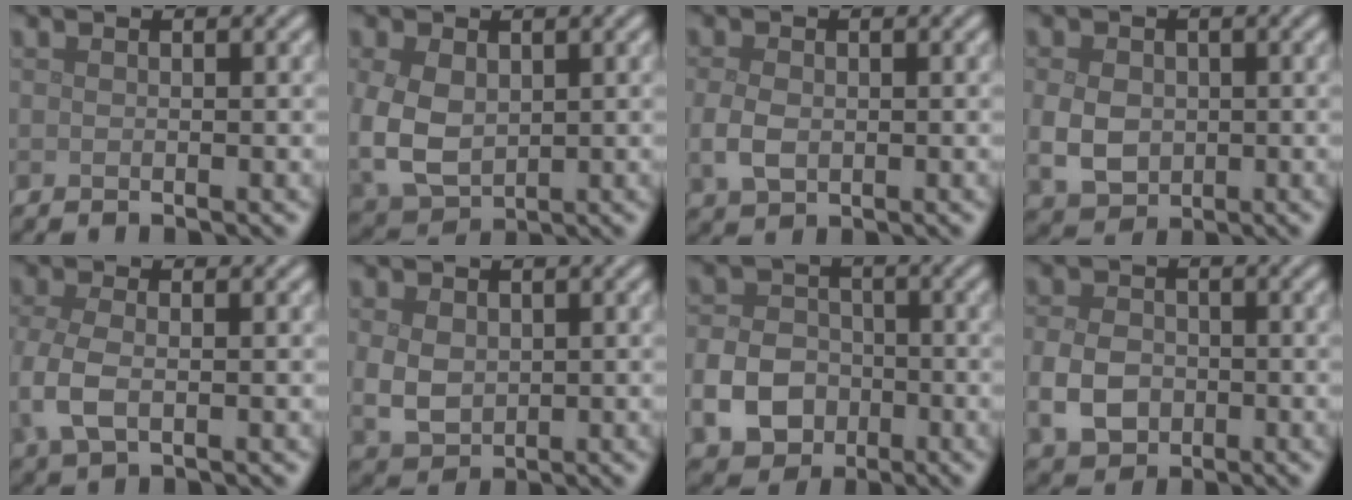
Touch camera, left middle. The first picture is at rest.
{"total": 5.8, "force": [0.0, 4.1, 4.1], "torque": [-0.106, -0.010, 0.010]}
{"total": 2.7, "force": [-0.2, 1.9, 1.8], "torque": [-0.044, -0.004, -0.003]}
{"total": 4.1, "force": [-0.3, 3.2, 2.5], "torque": [-0.058, -0.006, -0.003]}
{"total": 4.0, "force": [-0.6, 2.1, 3.3], "torque": [-0.091, -0.006, -0.014]}
{"total": 3.2, "force": [0.2, 2.5, 2.1], "torque": [-0.049, -0.005, 0.007]}
{"total": 5.4, "force": [-2.0, 4.3, 2.8], "torque": [-0.057, -0.003, -0.044]}
{"total": 4.2, "force": [-1.1, 3.2, 2.5], "torque": [-0.056, -0.004, -0.025]}